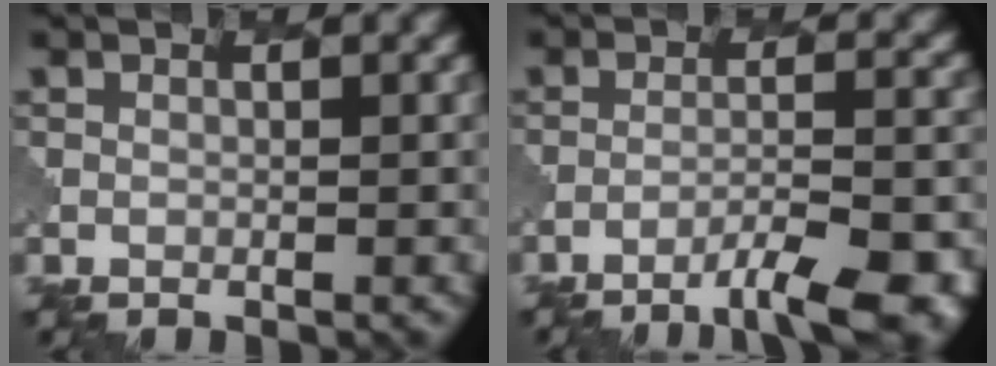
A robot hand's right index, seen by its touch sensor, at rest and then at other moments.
{"total": 8.2, "force": [-6.0, 1.9, 5.3], "torque": [-0.077, -0.003, -0.072]}